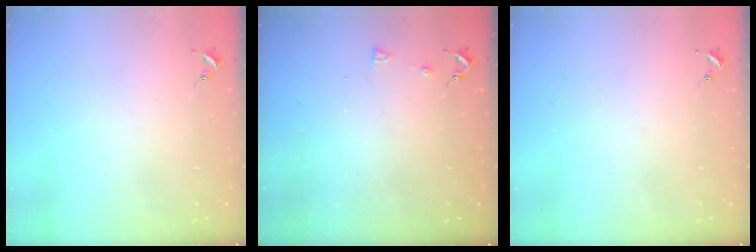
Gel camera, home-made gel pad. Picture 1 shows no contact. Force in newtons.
{"total": 3.3, "press": 3.3, "slide": 0.6}
{"total": 0.0}